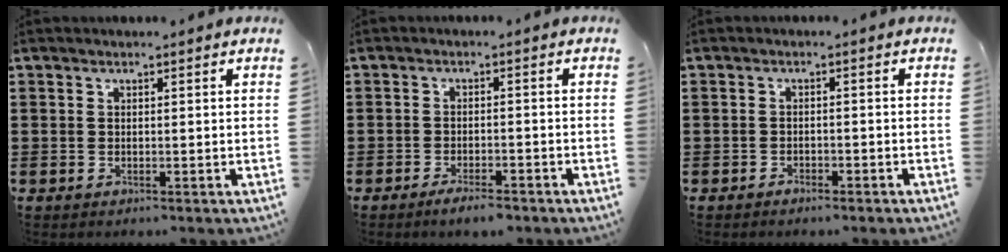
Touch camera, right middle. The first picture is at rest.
{"total": 2.6, "force": [-2.2, 0.4, 1.3], "torque": [-0.022, 0.005, -0.041]}
{"total": 1.3, "force": [-1.2, 0.3, 0.2], "torque": [-0.008, 0.000, -0.026]}